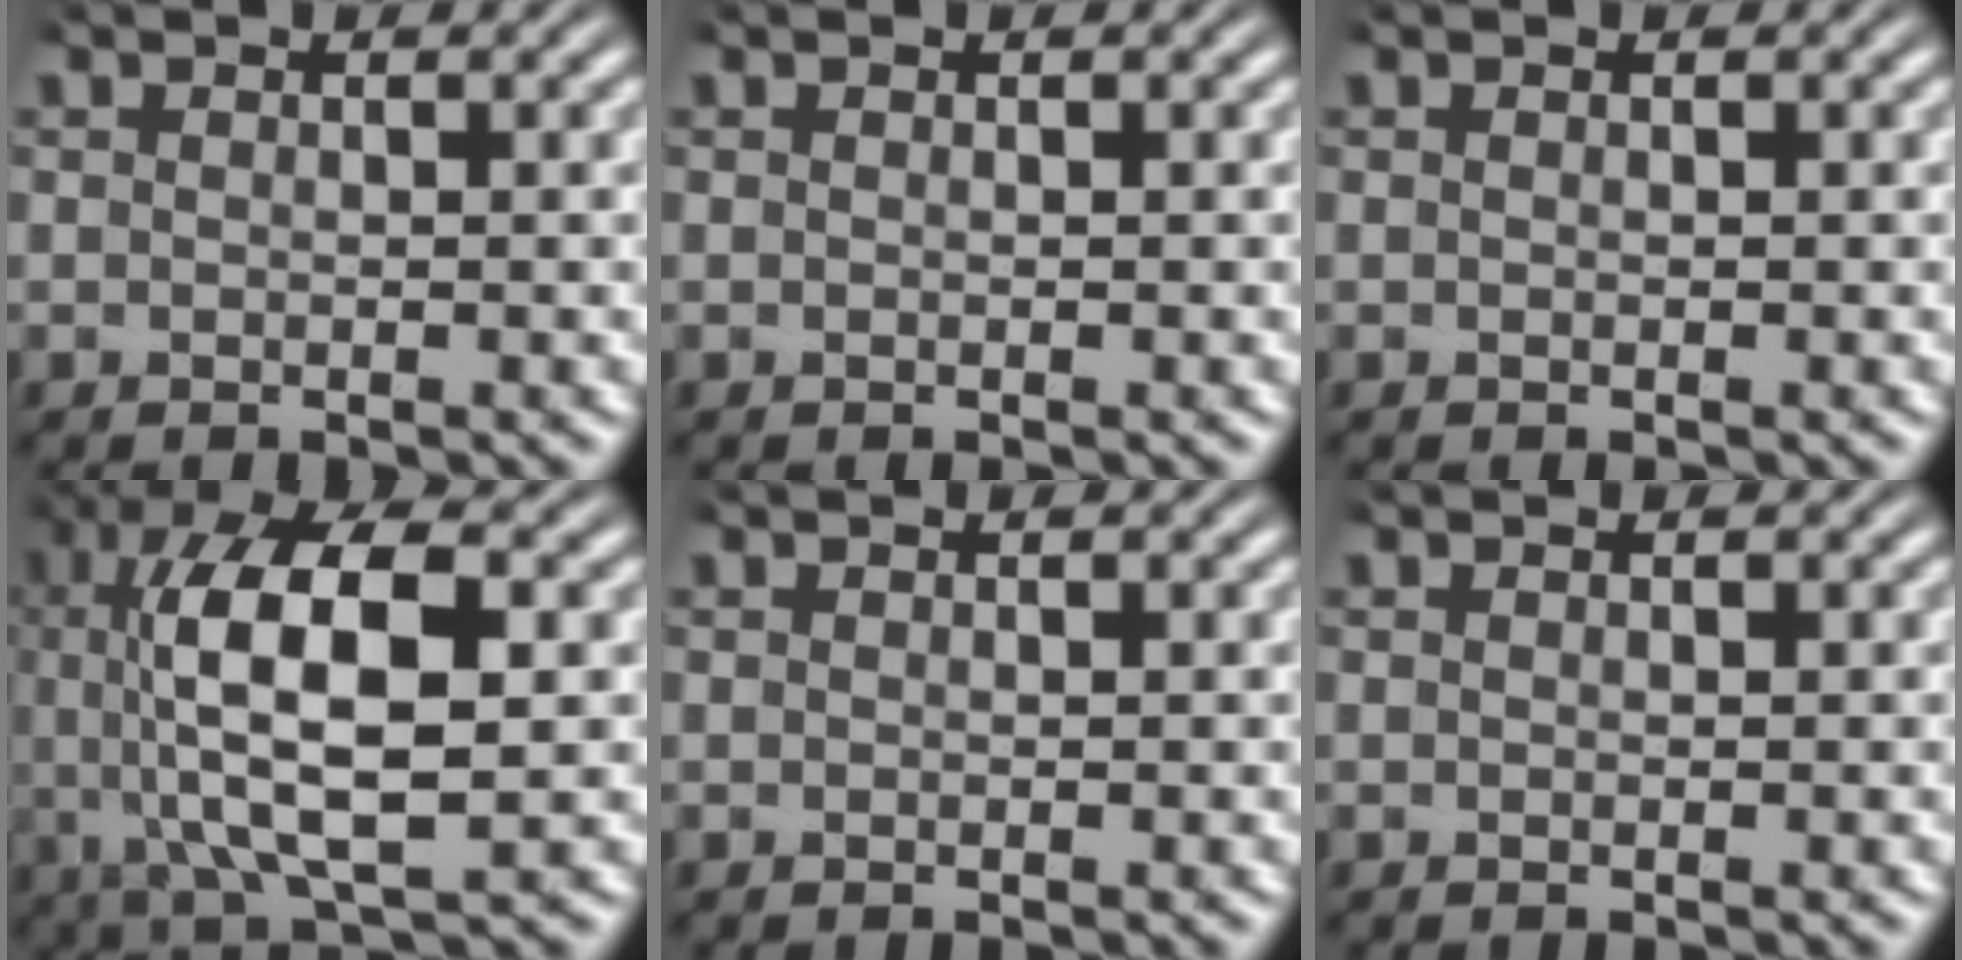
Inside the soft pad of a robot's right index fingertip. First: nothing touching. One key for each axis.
{"total": 0.0}
{"total": 0.0}
{"total": 10.7, "fx": 0.5, "fy": 5.1, "fz": 9.4, "tx": -0.182, "ty": -0.009, "tz": 0.013}
{"total": 0.0}
{"total": 0.0}